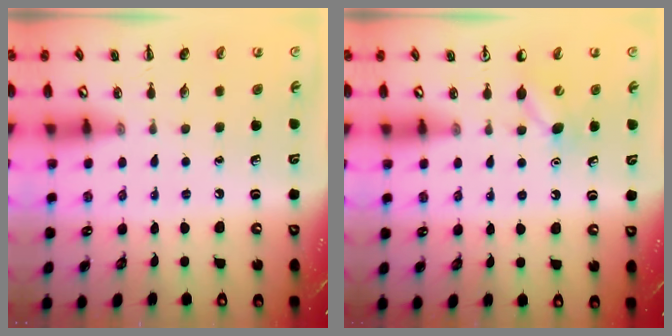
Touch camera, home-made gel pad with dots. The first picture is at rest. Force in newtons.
{"total": 5.2, "press": 5.0, "slide": 1.4}